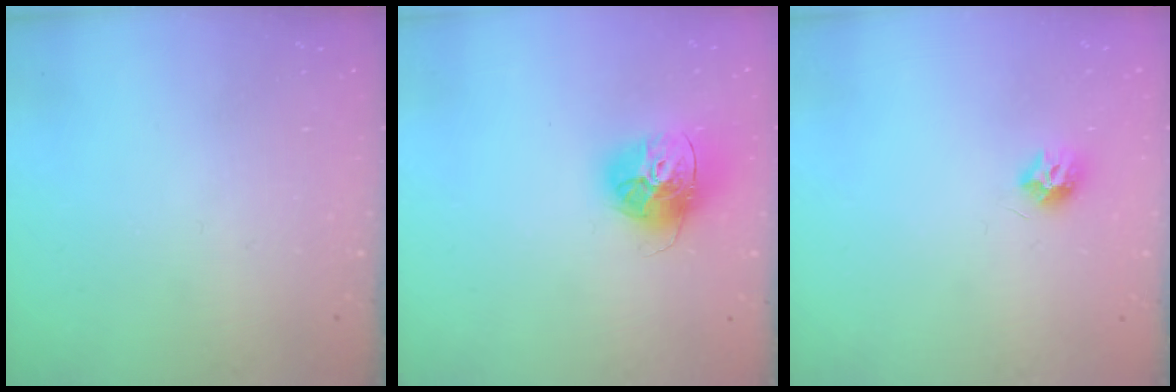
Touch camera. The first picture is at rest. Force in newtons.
{"total": 14.9, "press": 14.9, "slide": 1.6}
{"total": 7.4, "press": 7.4, "slide": 0.2}